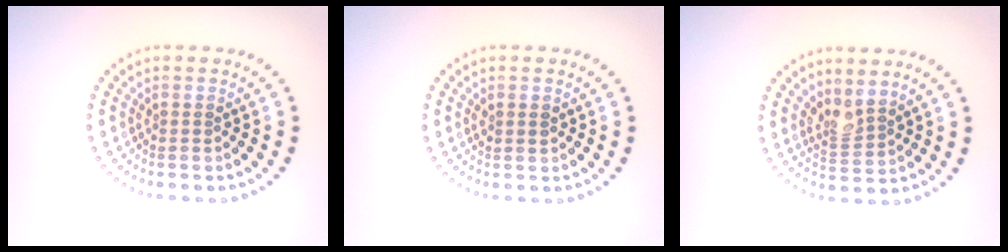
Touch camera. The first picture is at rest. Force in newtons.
{"total": 0.9, "press": 0.8, "slide": 0.1}
{"total": 2.0, "press": 1.5, "slide": 1.4}